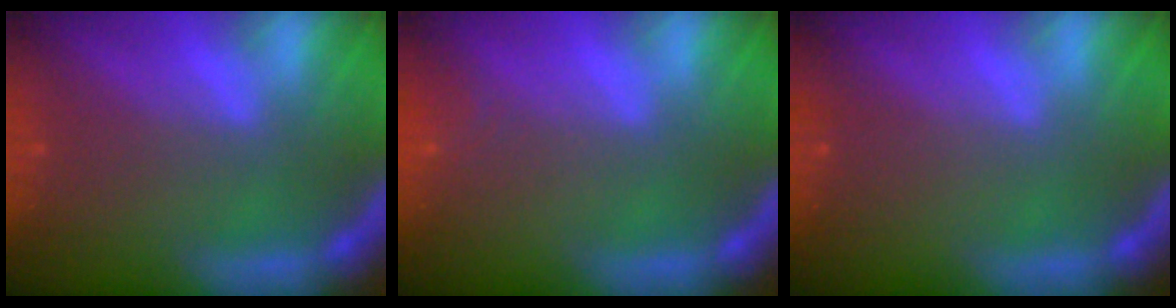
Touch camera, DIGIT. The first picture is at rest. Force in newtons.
{"total": 1.4}
{"total": 0.0}